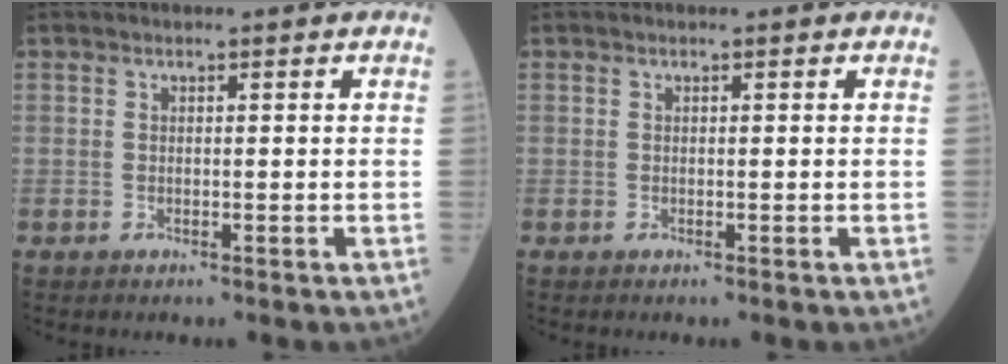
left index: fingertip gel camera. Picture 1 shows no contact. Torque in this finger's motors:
{"motor_torque": [0.05, 0.05, 0.00, 0.00]}